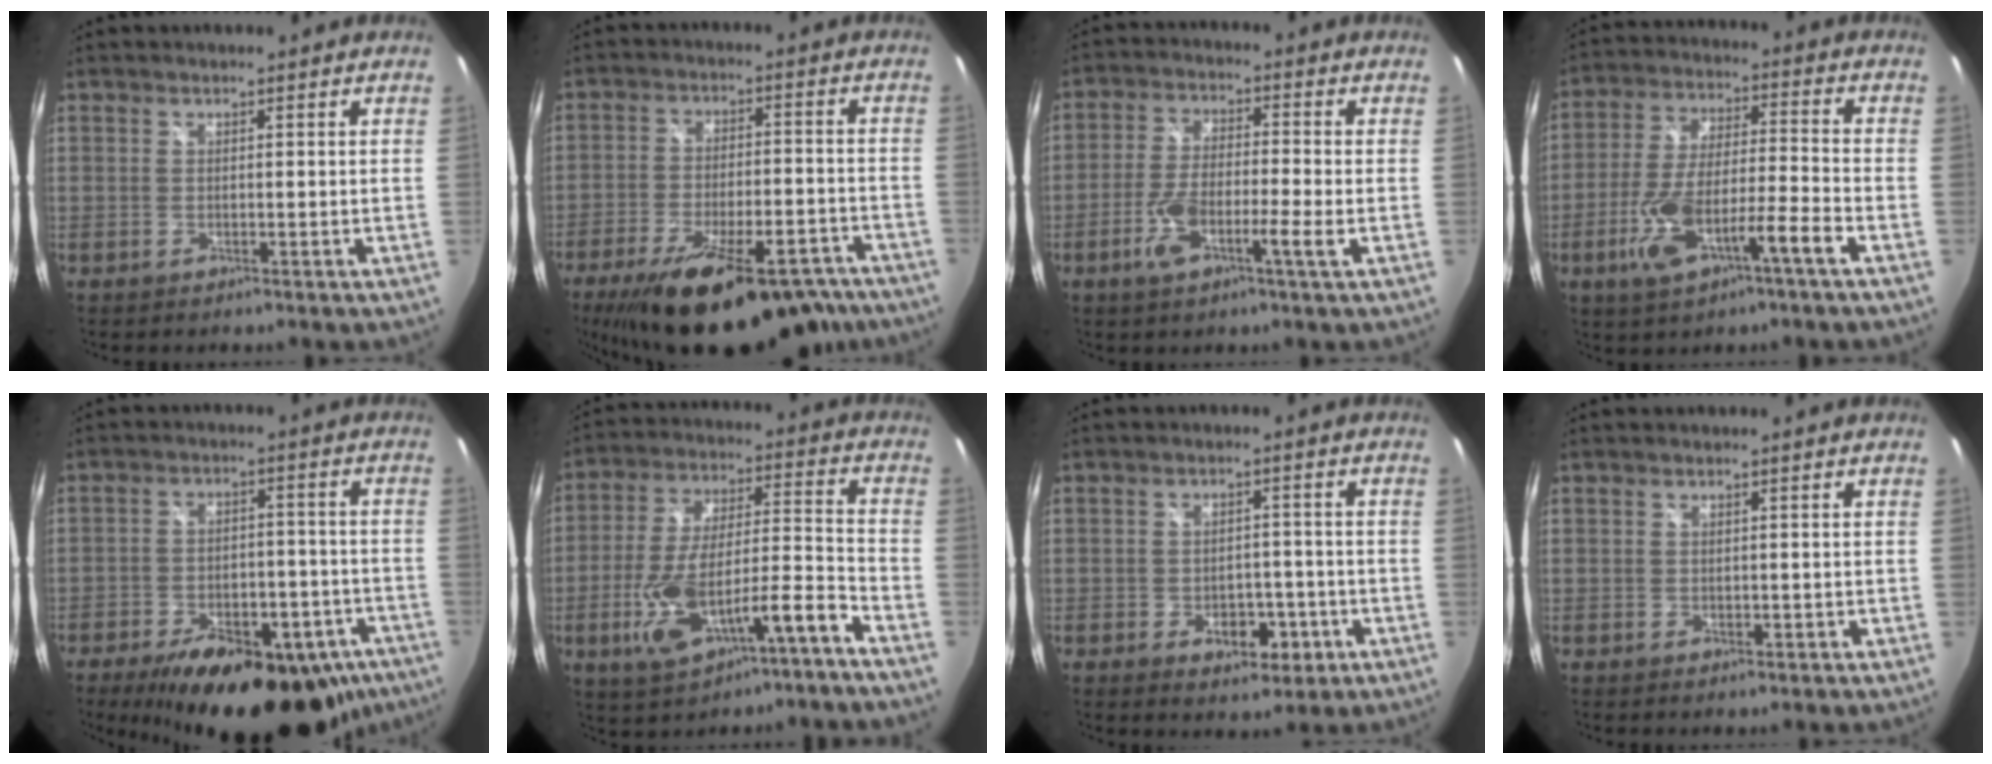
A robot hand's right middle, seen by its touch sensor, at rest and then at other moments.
{"total": 24.9, "force": [-18.3, 8.5, 14.6], "torque": [-0.255, -0.038, -0.261]}
{"total": 8.1, "force": [-3.1, 1.5, 7.4], "torque": [-0.154, -0.004, -0.058]}
{"total": 12.9, "force": [-6.3, 2.6, 11.0], "torque": [-0.228, -0.007, -0.112]}
{"total": 26.5, "force": [-18.0, 12.2, 15.1], "torque": [-0.250, -0.011, -0.225]}
{"total": 16.1, "force": [-8.9, 4.0, 12.8], "torque": [-0.248, -0.008, -0.144]}
{"total": 6.8, "force": [-2.9, 4.4, 4.2], "torque": [-0.071, 0.001, -0.031]}
{"total": 0.8, "force": [-0.2, 0.7, 0.4], "torque": [-0.003, -0.003, -0.005]}